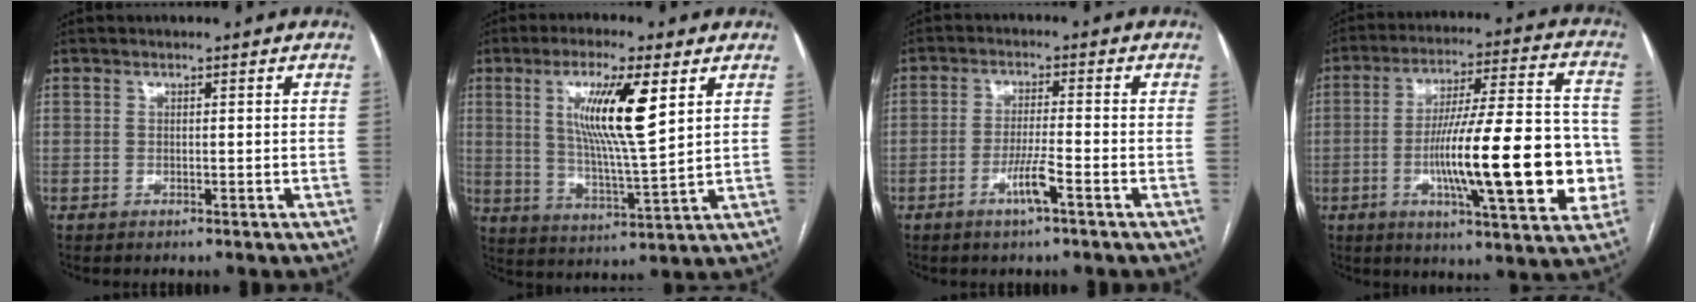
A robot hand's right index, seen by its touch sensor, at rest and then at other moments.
{"total": 11.9, "force": [4.2, 0.9, 11.1], "torque": [-0.208, -0.006, 0.076]}
{"total": 4.5, "force": [-2.3, -0.1, 3.9], "torque": [-0.075, -0.006, -0.044]}
{"total": 21.6, "force": [-4.1, 3.5, 21.0], "torque": [-0.294, 0.016, -0.055]}